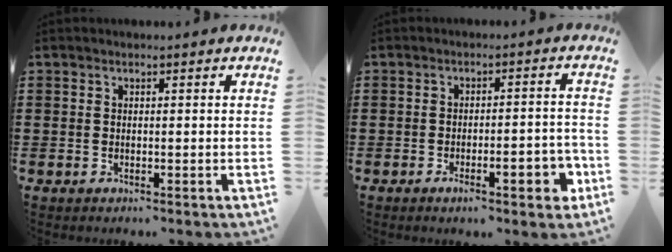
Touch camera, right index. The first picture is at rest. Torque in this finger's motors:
{"motor_torque": [1.45, -0.64, 0.58, 0.11]}